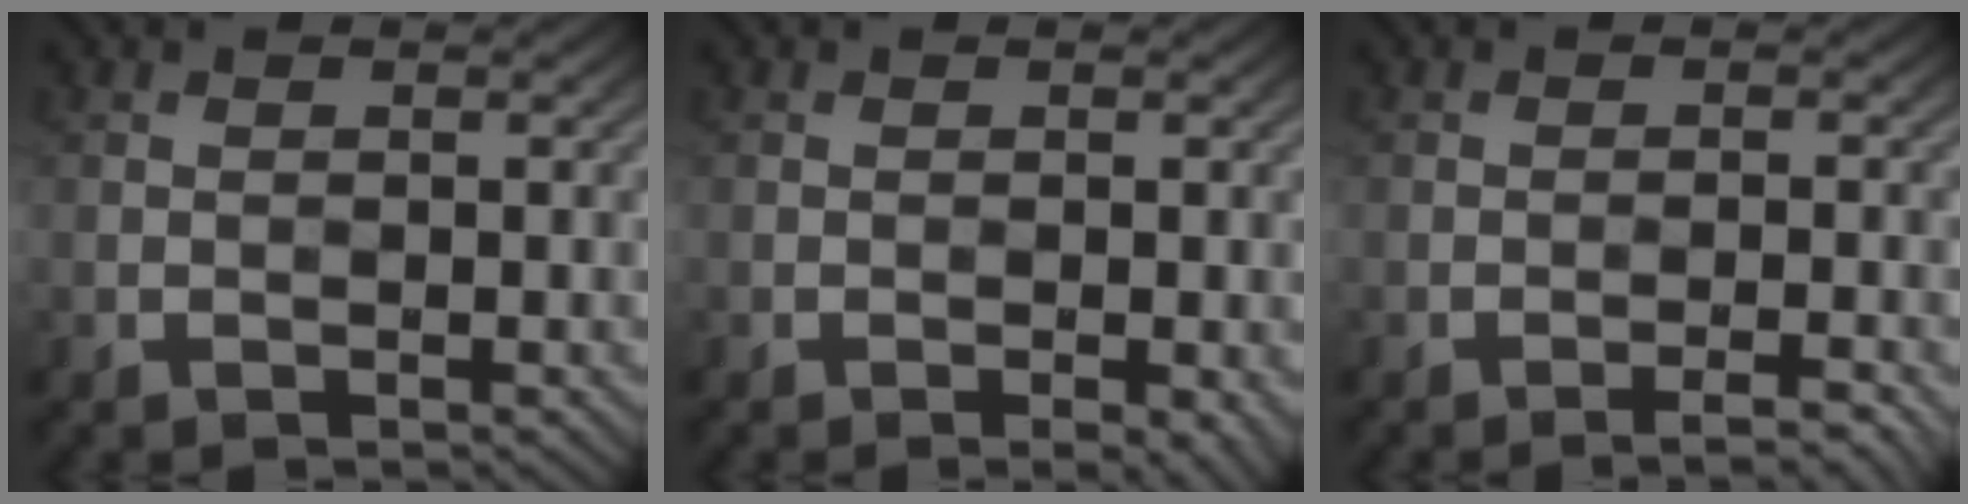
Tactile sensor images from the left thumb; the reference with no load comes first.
{"total": 1.6, "force": [-0.5, 0.2, 1.5], "torque": [-0.021, -0.001, -0.006]}
{"total": 2.5, "force": [-1.5, 0.2, 2.0], "torque": [-0.029, 0.011, -0.028]}